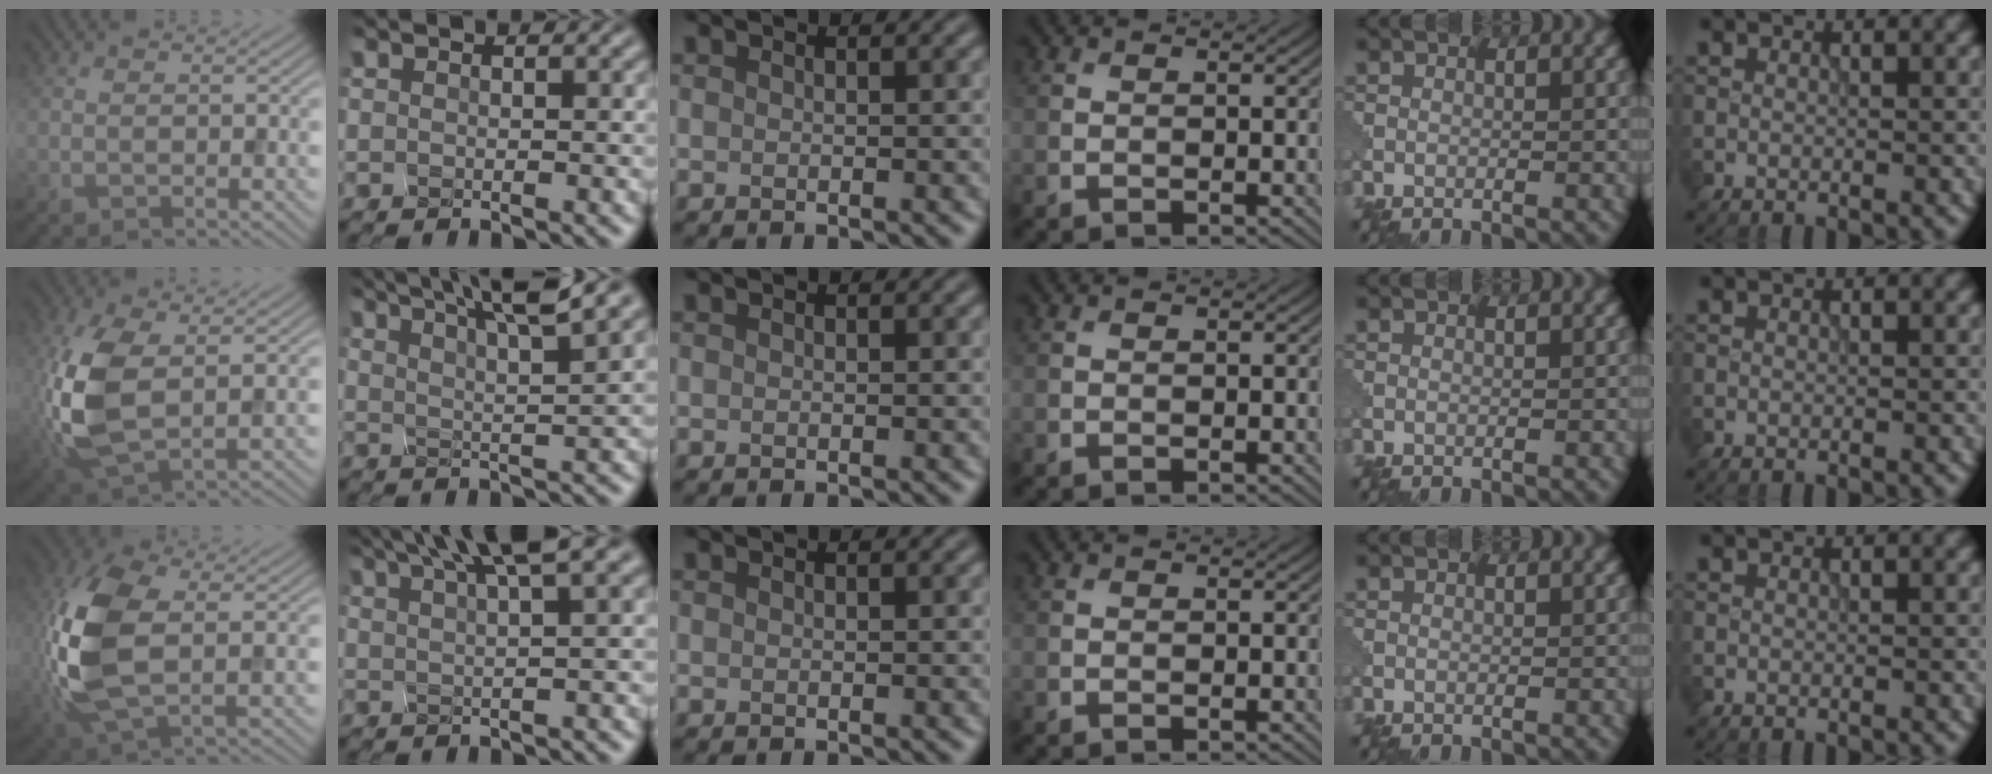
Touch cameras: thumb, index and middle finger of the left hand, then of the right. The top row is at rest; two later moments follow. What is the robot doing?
{"motion": "squeeze", "object": "clothespin"}